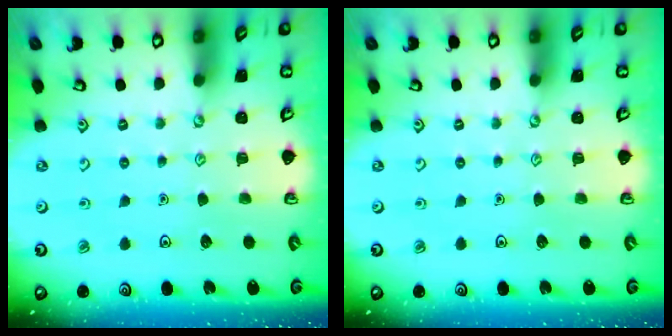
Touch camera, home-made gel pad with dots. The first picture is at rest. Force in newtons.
{"total": 0.0}